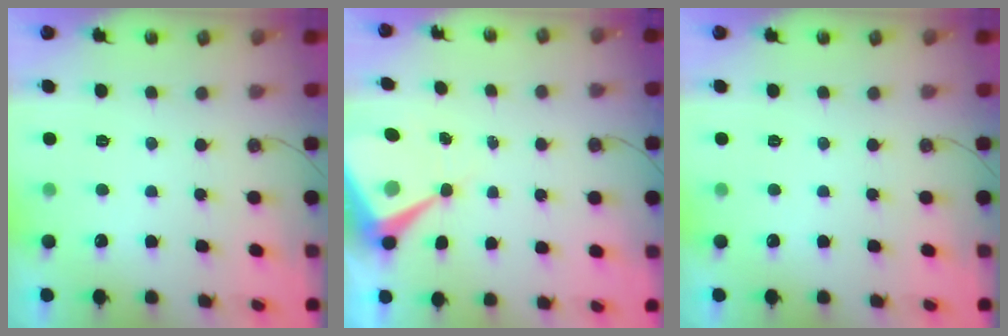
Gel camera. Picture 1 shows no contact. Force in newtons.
{"total": 9.7, "press": 9.7, "slide": 0.3}
{"total": 0.0}